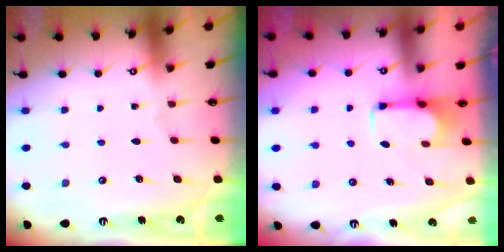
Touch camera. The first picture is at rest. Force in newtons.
{"total": 2.8, "press": 2.7, "slide": 0.7}